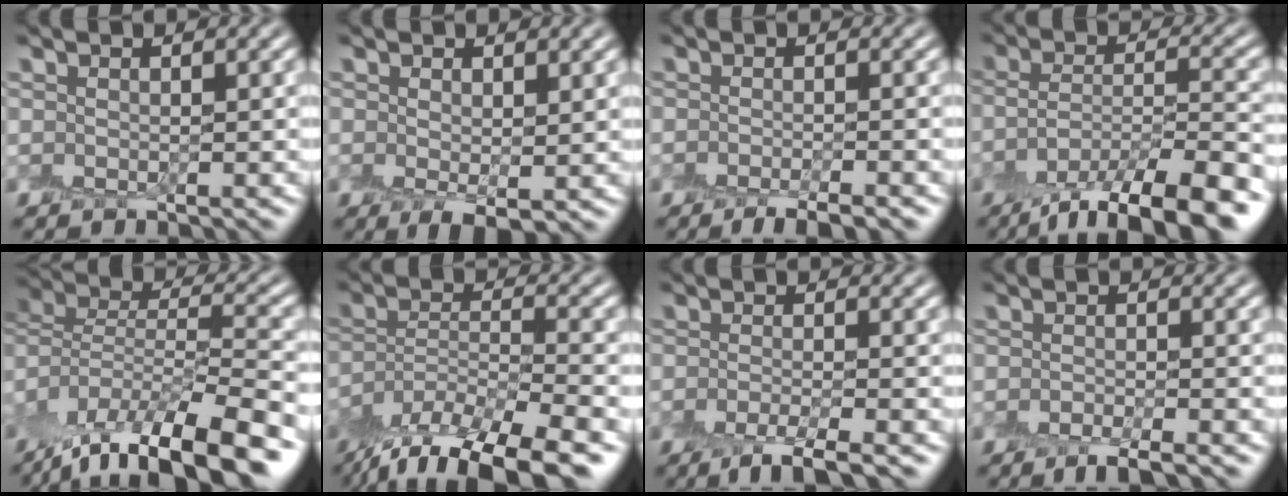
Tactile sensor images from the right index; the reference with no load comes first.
{"total": 2.1, "force": [0.0, 0.9, 1.9], "torque": [-0.027, -0.007, 0.004]}
{"total": 2.9, "force": [-2.1, 0.6, 1.9], "torque": [-0.020, -0.003, -0.040]}
{"total": 10.4, "force": [-6.3, 3.3, 7.6], "torque": [-0.118, -0.007, -0.111]}
{"total": 13.9, "force": [-9.7, 4.4, 9.0], "torque": [-0.166, 0.008, -0.150]}
{"total": 12.3, "force": [-9.4, 3.5, 7.0], "torque": [-0.132, -0.019, -0.153]}
{"total": 3.7, "force": [-2.4, 0.8, 2.7], "torque": [-0.041, -0.007, -0.051]}
{"total": 2.5, "force": [-1.9, 0.5, 1.5], "torque": [-0.024, -0.006, -0.039]}